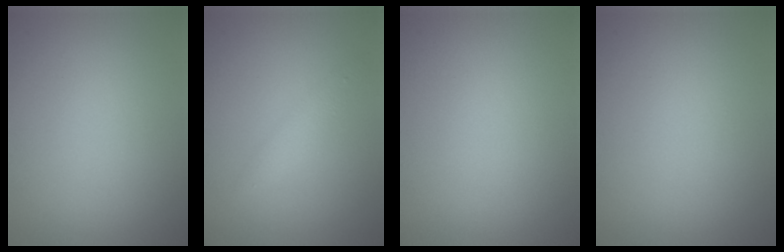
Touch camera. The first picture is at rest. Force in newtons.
{"total": 1.6, "press": 1.6, "slide": 0.0}
{"total": 0.0}
{"total": 0.0}